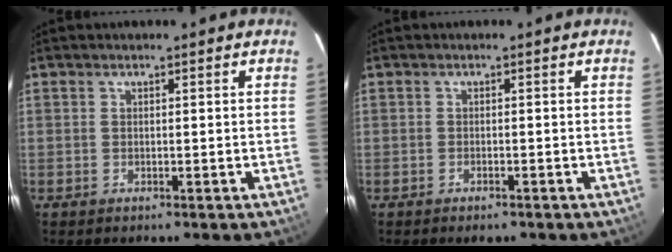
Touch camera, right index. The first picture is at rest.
{"total": 1.9, "force": [-1.4, 0.9, 0.8], "torque": [-0.018, -0.001, -0.021]}